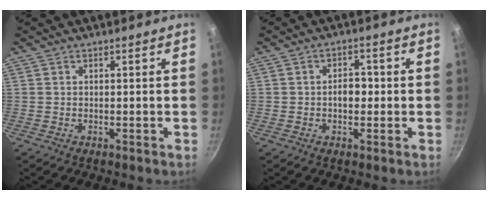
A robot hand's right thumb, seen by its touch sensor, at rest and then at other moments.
{"total": 4.0, "force": [-0.4, 2.7, 2.9], "torque": [-0.020, 0.014, -0.008]}